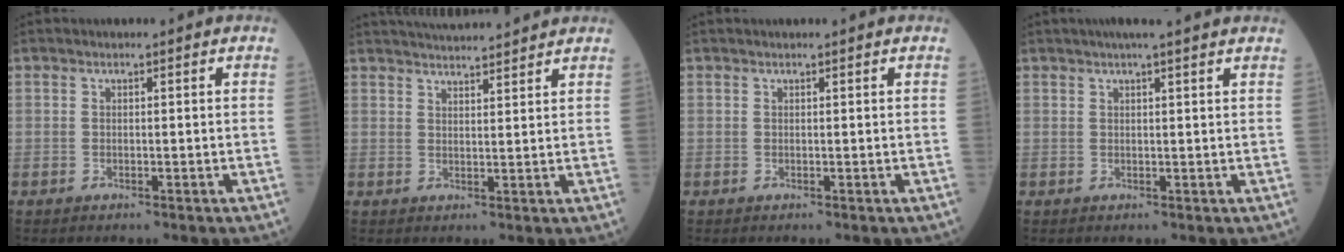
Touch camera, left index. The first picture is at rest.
{"total": 9.7, "force": [9.3, 0.4, 2.9], "torque": [-0.050, 0.023, 0.133]}
{"total": 0.7, "force": [0.7, 0.0, 0.2], "torque": [-0.006, 0.012, 0.013]}
{"total": 6.3, "force": [5.2, -0.3, 3.5], "torque": [-0.048, 0.025, 0.064]}